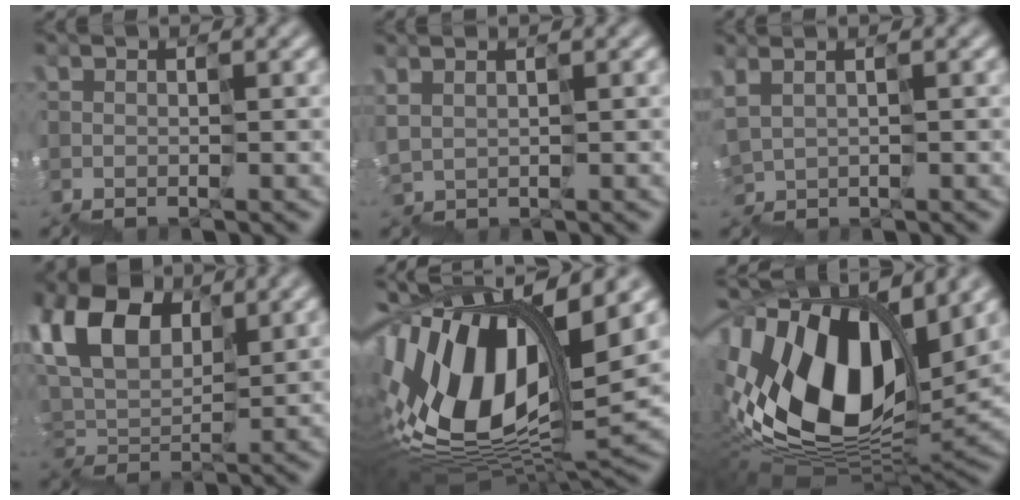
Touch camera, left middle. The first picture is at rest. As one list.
[{"total": 1.2, "force": [1.2, -0.2, -0.4], "torque": [0.005, 0.018, 0.026]}, {"total": 1.2, "force": [1.1, 0.2, 0.2], "torque": [-0.020, 0.015, 0.030]}, {"total": 5.6, "force": [3.6, 3.4, 2.5], "torque": [-0.075, 0.029, 0.052]}, {"total": 13.7, "force": [3.8, 7.3, 10.9], "torque": [-0.253, 0.027, 0.062]}, {"total": 15.0, "force": [3.3, 8.5, 11.9], "torque": [-0.246, 0.026, 0.048]}]